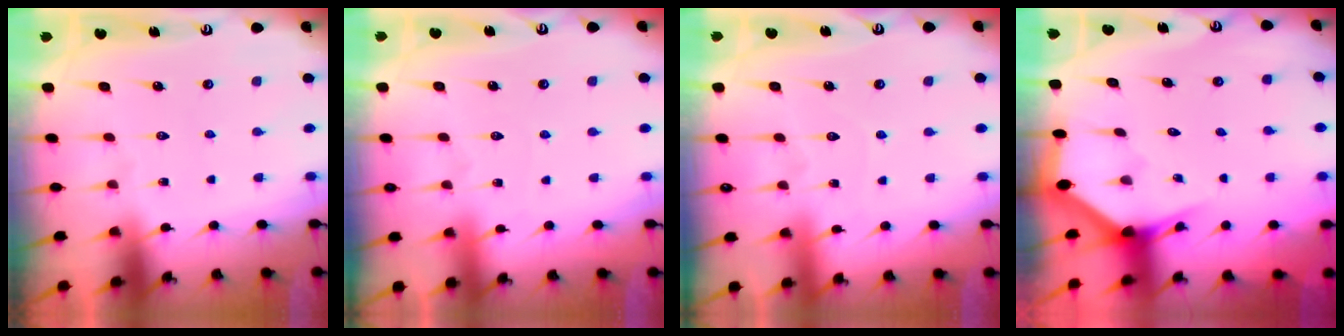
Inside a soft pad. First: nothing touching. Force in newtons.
{"total": 2.9, "press": 2.9, "slide": 0.3}
{"total": 4.5, "press": 4.4, "slide": 0.5}
{"total": 2.9, "press": 2.9, "slide": 0.1}